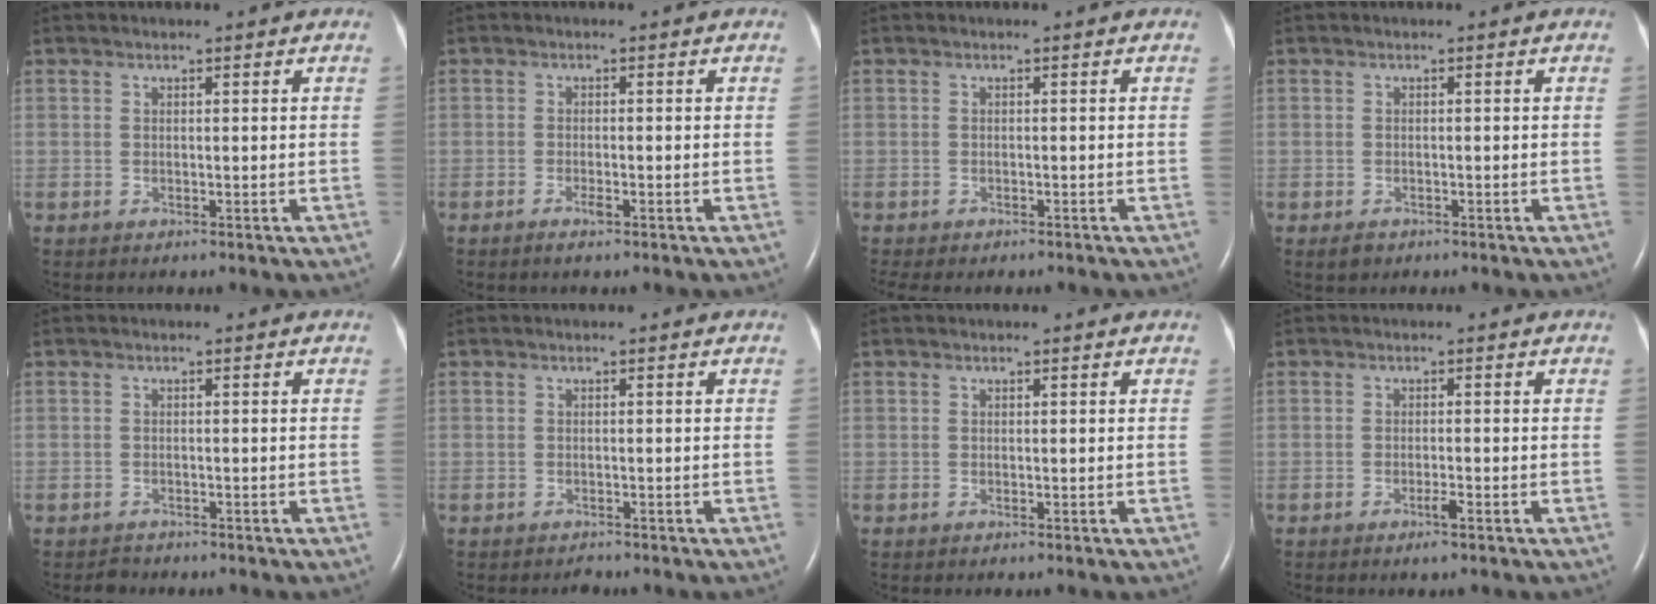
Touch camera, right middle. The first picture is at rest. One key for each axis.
{"total": 1.4, "fx": -1.0, "fy": 0.2, "fz": 1.1, "tx": -0.026, "ty": -0.002, "tz": -0.017}
{"total": 6.0, "fx": -5.0, "fy": 2.0, "fz": 2.6, "tx": -0.035, "ty": -0.003, "tz": -0.062}
{"total": 1.2, "fx": -0.8, "fy": 0.8, "fz": 0.5, "tx": -0.012, "ty": 0.000, "tz": -0.010}
{"total": 1.2, "fx": -1.0, "fy": 0.4, "fz": -0.2, "tx": -0.002, "ty": -0.002, "tz": -0.017}
{"total": 0.6, "fx": -0.6, "fy": 0.1, "fz": -0.1, "tx": -0.003, "ty": -0.002, "tz": -0.010}
{"total": 0.0}
{"total": 1.7, "fx": -1.1, "fy": 0.0, "fz": 1.3, "tx": -0.028, "ty": -0.003, "tz": -0.019}